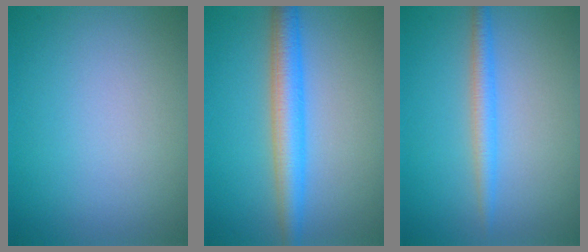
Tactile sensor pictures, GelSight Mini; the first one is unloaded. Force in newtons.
{"total": 4.3, "press": 4.3, "slide": 0.0}
{"total": 2.2, "press": 2.2, "slide": 0.1}